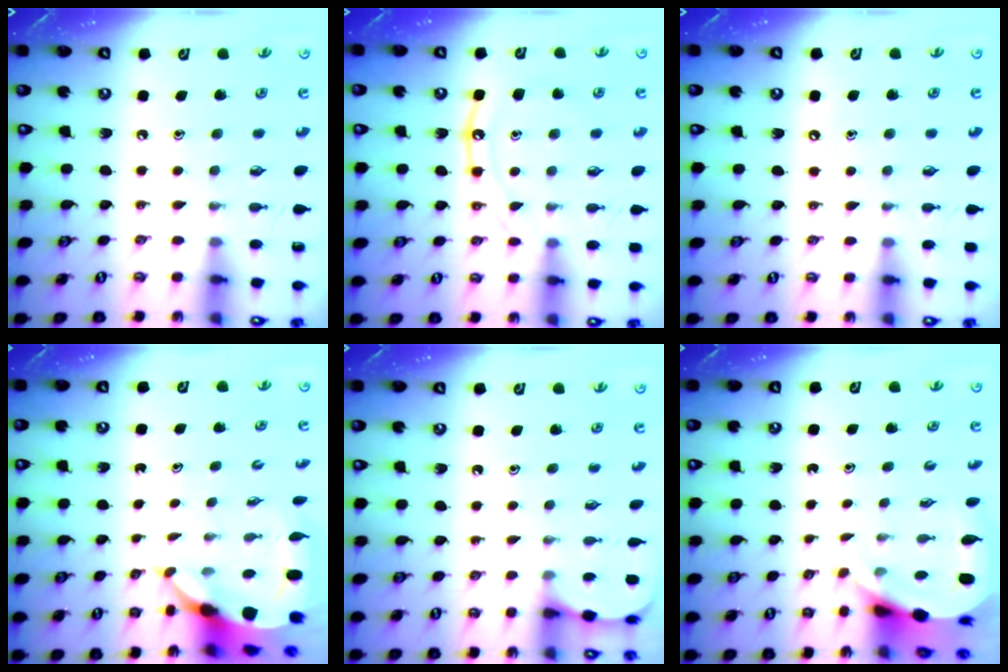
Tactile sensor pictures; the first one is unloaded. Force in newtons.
{"total": 12.8, "press": 12.7, "slide": 1.1}
{"total": 3.2, "press": 3.2, "slide": 0.5}
{"total": 6.8, "press": 6.7, "slide": 0.9}
{"total": 2.4, "press": 2.4, "slide": 0.2}
{"total": 4.6, "press": 4.6, "slide": 0.3}